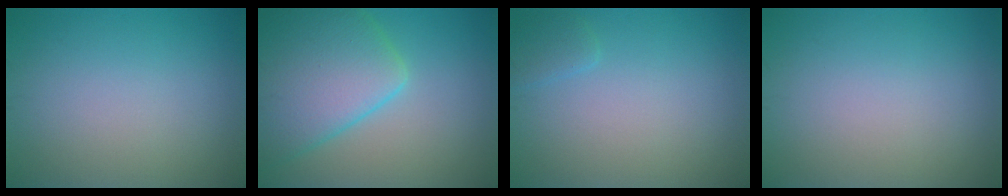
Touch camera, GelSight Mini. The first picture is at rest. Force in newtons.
{"total": 9.3, "press": 9.3, "slide": 0.4}
{"total": 1.0, "press": 1.0, "slide": 0.1}
{"total": 0.0}